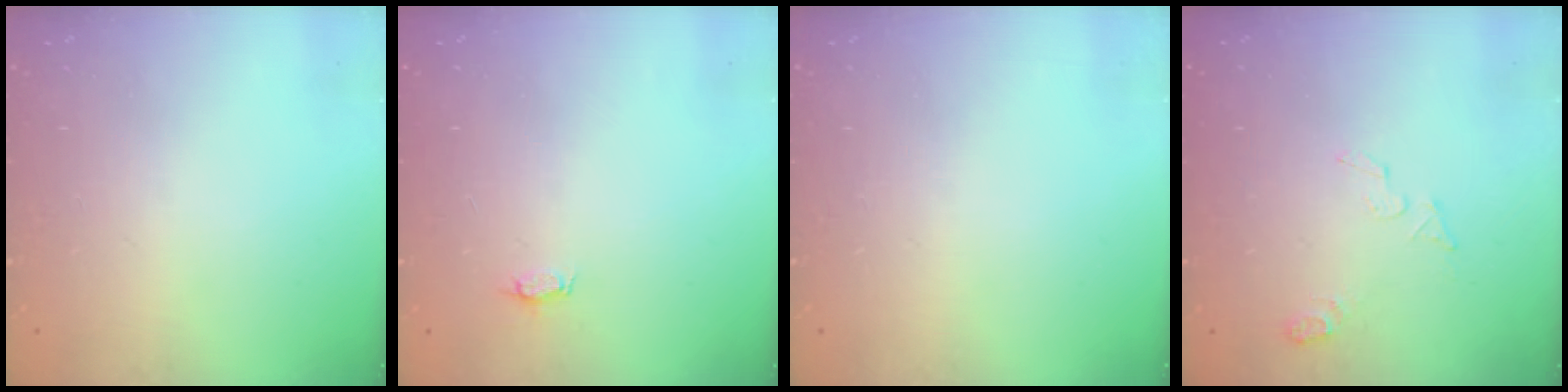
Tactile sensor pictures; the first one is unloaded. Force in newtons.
{"total": 2.8, "press": 2.8, "slide": 0.3}
{"total": 0.0}
{"total": 5.0, "press": 4.9, "slide": 1.1}